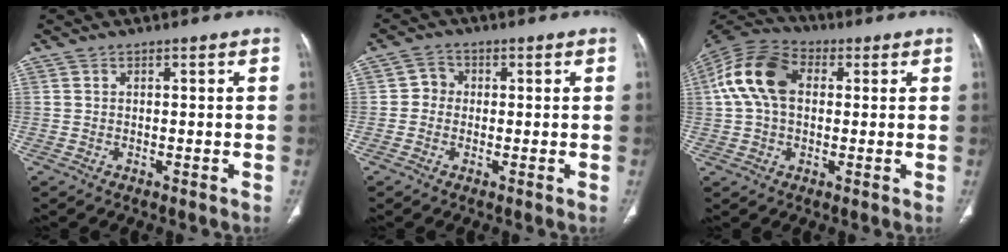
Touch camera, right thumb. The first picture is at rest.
{"total": 1.4, "force": [0.0, 1.3, 0.5], "torque": [-0.001, 0.004, -0.002]}
{"total": 13.3, "force": [2.1, 8.9, 9.6], "torque": [-0.188, 0.032, 0.030]}